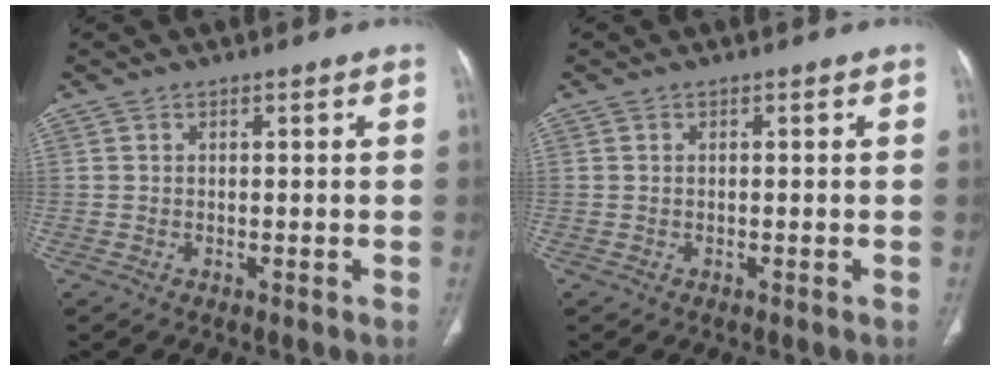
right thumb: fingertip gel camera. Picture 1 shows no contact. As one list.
[{"total": 0.0}]